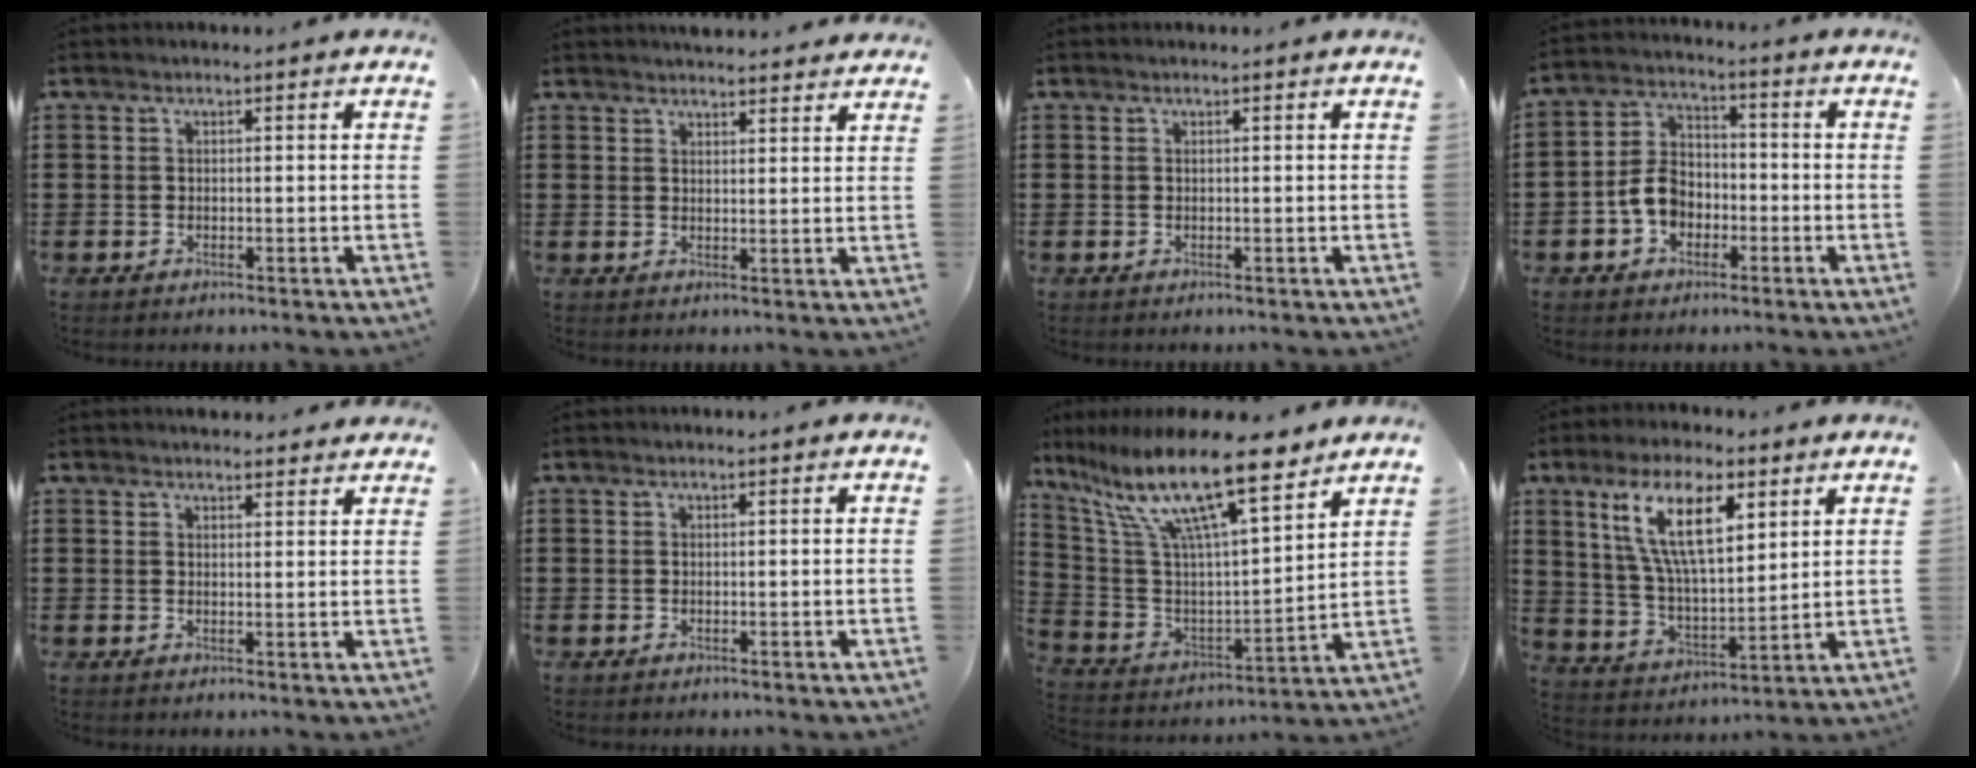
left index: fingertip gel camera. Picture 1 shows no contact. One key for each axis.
{"total": 2.8, "fx": 2.8, "fy": 0.1, "fz": 0.2, "tx": -0.011, "ty": -0.005, "tz": 0.054}
{"total": 0.0}
{"total": 6.3, "fx": -2.6, "fy": 4.7, "fz": 3.4, "tx": -0.092, "ty": 0.009, "tz": -0.057}
{"total": 2.4, "fx": 2.3, "fy": 0.3, "fz": 0.2, "tx": -0.008, "ty": 0.000, "tz": 0.045}
{"total": 0.0}
{"total": 15.4, "fx": 10.3, "fy": 3.0, "fz": 11.0, "tx": -0.252, "ty": -0.057, "tz": 0.170}
{"total": 13.0, "fx": 6.8, "fy": 4.8, "fz": 9.9, "tx": -0.211, "ty": -0.002, "tz": 0.124}